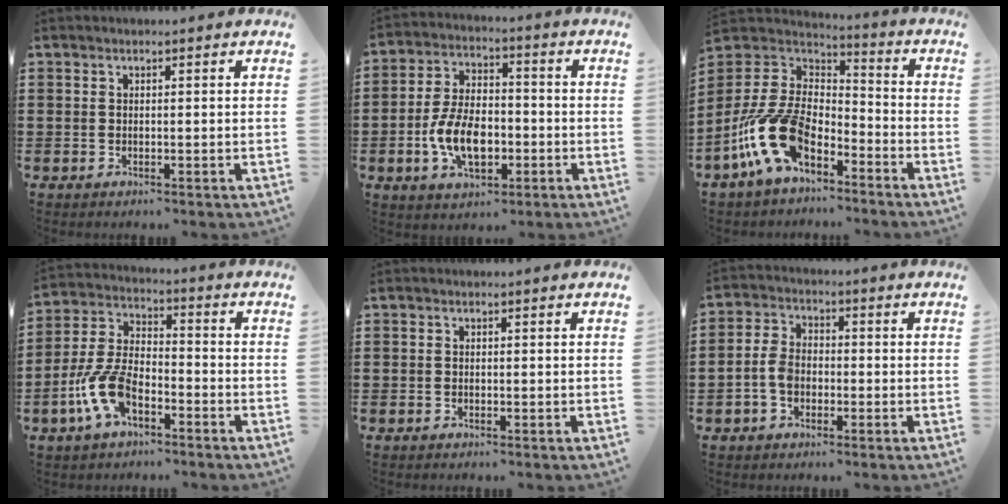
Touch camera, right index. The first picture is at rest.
{"total": 8.8, "force": [-2.4, 4.9, 6.9], "torque": [-0.147, -0.002, -0.049]}
{"total": 13.9, "force": [-7.3, 7.2, 9.4], "torque": [-0.229, 0.013, -0.144]}
{"total": 8.9, "force": [-4.1, 4.2, 6.6], "torque": [-0.170, -0.007, -0.083]}
{"total": 0.0}
{"total": 4.5, "force": [-1.6, 3.1, 2.9], "torque": [-0.075, 0.003, -0.034]}